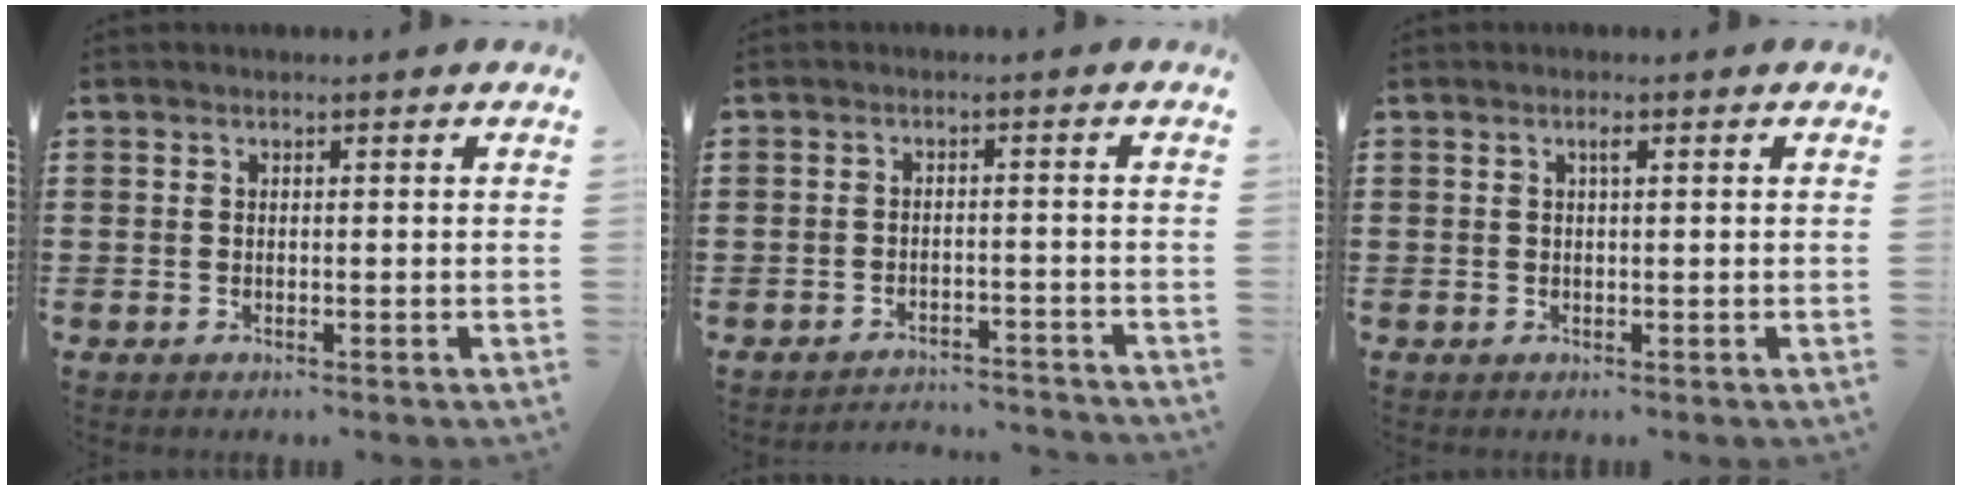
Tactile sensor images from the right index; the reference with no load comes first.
{"total": 2.9, "force": [-2.9, 0.2, -0.2], "torque": [-0.006, -0.001, -0.063]}
{"total": 1.0, "force": [0.4, 0.2, 0.9], "torque": [-0.019, 0.002, 0.006]}